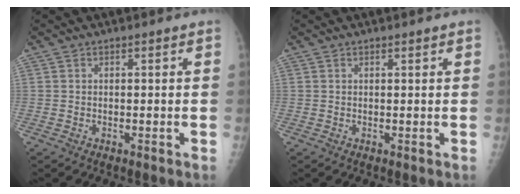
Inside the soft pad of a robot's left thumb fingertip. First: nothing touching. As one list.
[{"total": 0.6, "force": [0.4, 0.1, 0.4], "torque": [-0.006, -0.001, 0.006]}]